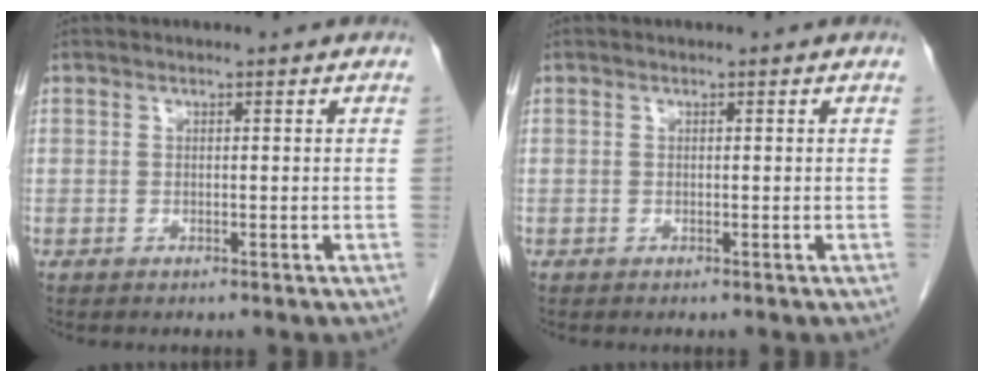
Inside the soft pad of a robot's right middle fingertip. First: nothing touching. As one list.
[{"total": 0.0}]